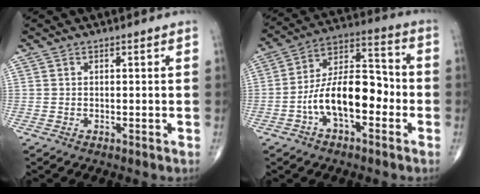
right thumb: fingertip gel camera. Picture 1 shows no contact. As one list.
[{"total": 14.5, "force": [-4.0, 7.3, 11.9], "torque": [-0.193, 0.048, -0.077]}]